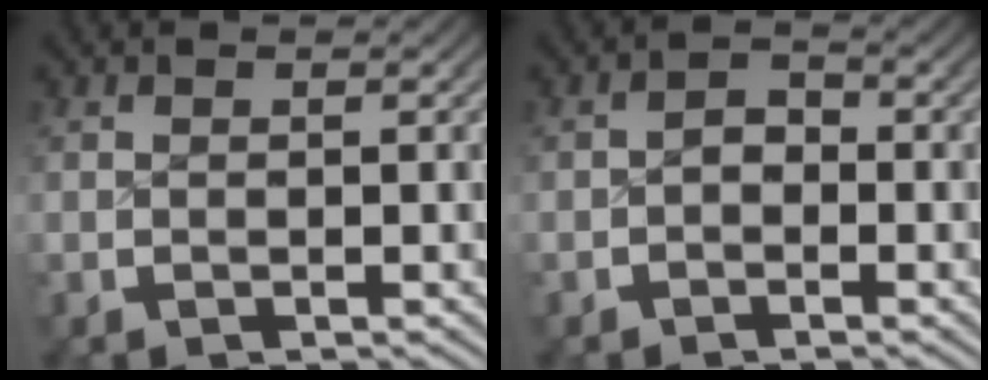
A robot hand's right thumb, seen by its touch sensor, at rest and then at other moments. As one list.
[{"total": 1.7, "force": [-0.7, 1.2, 0.9], "torque": [-0.014, -0.004, -0.013]}]